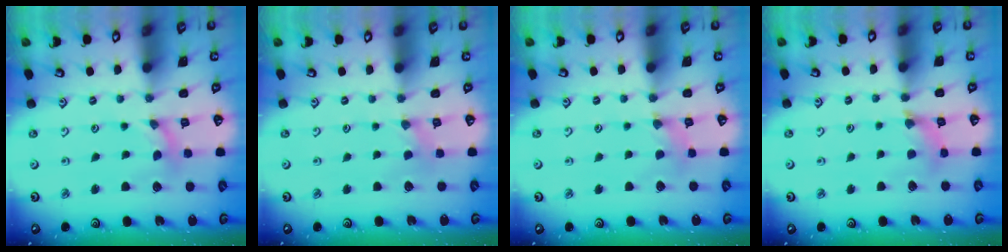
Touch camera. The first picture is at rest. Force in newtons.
{"total": 0.0}
{"total": 1.2, "press": 1.2, "slide": 0.2}
{"total": 4.7, "press": 4.7, "slide": 0.5}